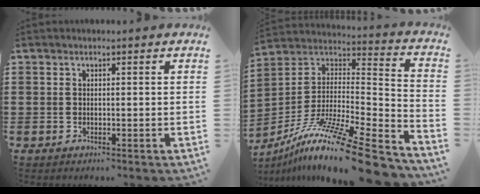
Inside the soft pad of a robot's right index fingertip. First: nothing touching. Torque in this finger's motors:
{"motor_torque": [2.14, 0.00, 0.46, 0.21]}